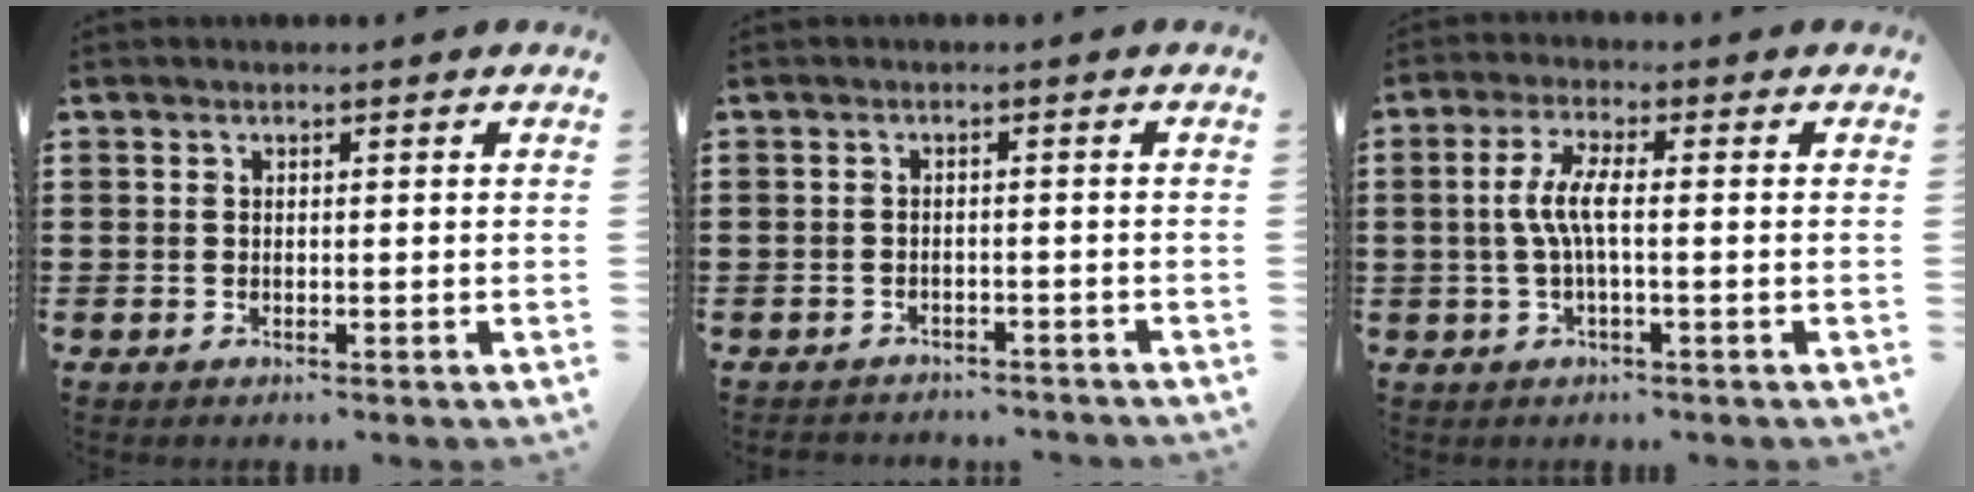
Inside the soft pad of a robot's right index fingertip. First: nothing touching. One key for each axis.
{"total": 1.6, "fx": -1.6, "fy": 0.2, "fz": -0.1, "tx": -0.004, "ty": -0.001, "tz": -0.035}
{"total": 5.1, "fx": -0.5, "fy": 1.1, "fz": 5.0, "tx": -0.112, "ty": -0.005, "tz": -0.019}